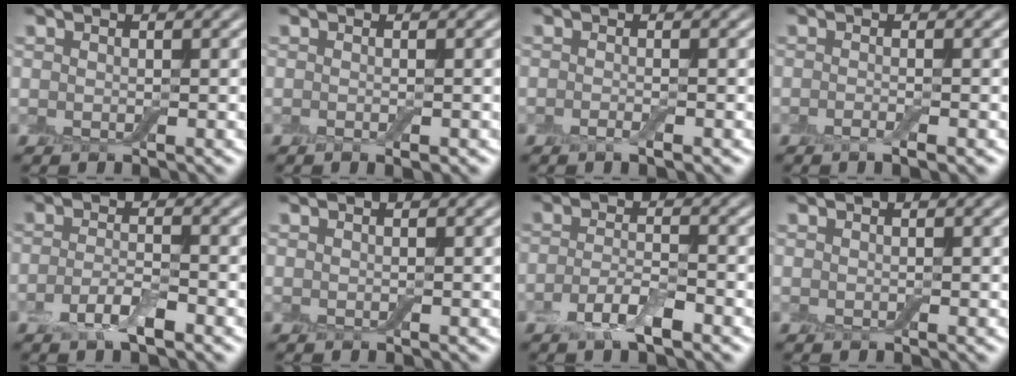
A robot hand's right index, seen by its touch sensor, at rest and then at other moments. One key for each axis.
{"total": 1.2, "fx": -0.6, "fy": 0.3, "fz": 1.0, "tx": -0.015, "ty": -0.006, "tz": -0.008}
{"total": 1.5, "fx": -0.7, "fy": 0.3, "fz": 1.2, "tx": -0.017, "ty": -0.005, "tz": -0.015}
{"total": 1.8, "fx": -0.8, "fy": 0.4, "fz": 1.5, "tx": -0.017, "ty": -0.002, "tz": -0.016}
{"total": 3.2, "fx": -1.7, "fy": 1.1, "fz": 2.5, "tx": -0.056, "ty": -0.001, "tz": -0.036}
{"total": 0.0}
{"total": 3.5, "fx": -1.9, "fy": 1.2, "fz": 2.7, "tx": -0.060, "ty": -0.001, "tz": -0.041}
{"total": 0.0}